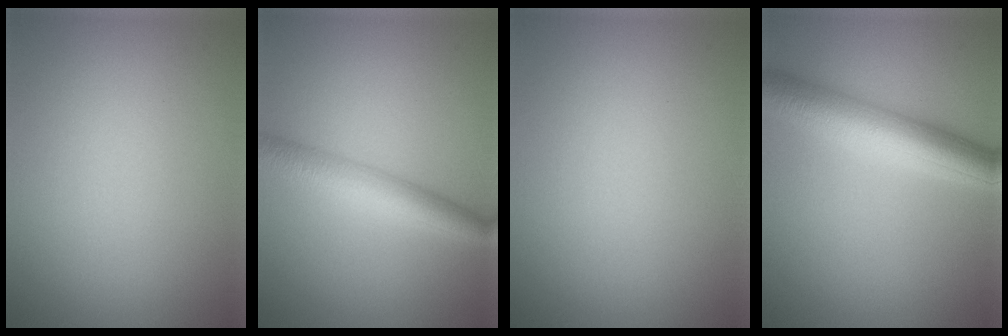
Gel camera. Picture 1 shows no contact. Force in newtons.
{"total": 4.4, "press": 4.4, "slide": 0.1}
{"total": 0.0}
{"total": 6.6, "press": 6.6, "slide": 0.1}